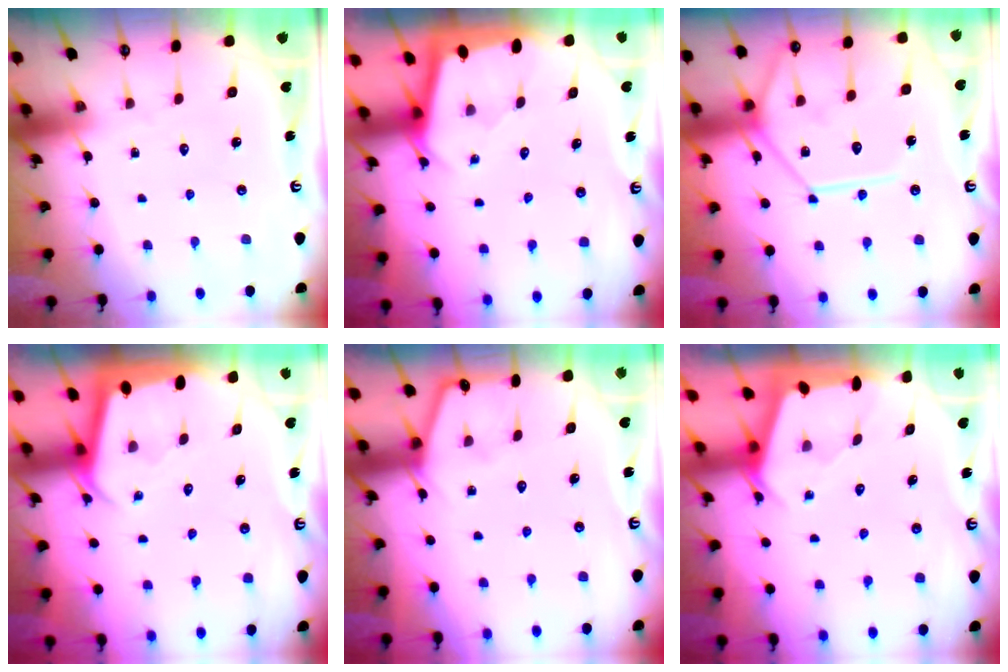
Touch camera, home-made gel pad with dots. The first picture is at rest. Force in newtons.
{"total": 1.9, "press": 1.9, "slide": 0.2}
{"total": 14.1, "press": 14.0, "slide": 1.5}
{"total": 2.1, "press": 2.1, "slide": 0.1}
{"total": 2.7, "press": 2.6, "slide": 0.4}
{"total": 2.5, "press": 2.5, "slide": 0.2}